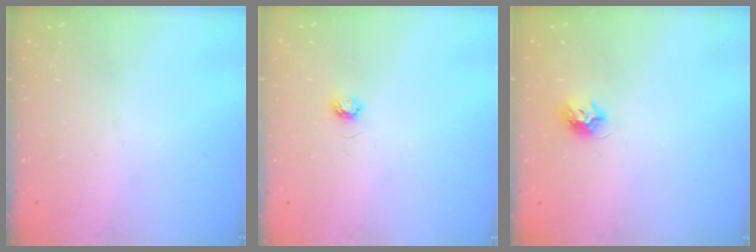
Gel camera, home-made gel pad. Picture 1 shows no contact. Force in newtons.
{"total": 3.5, "press": 3.5, "slide": 0.4}
{"total": 7.4, "press": 7.4, "slide": 0.2}